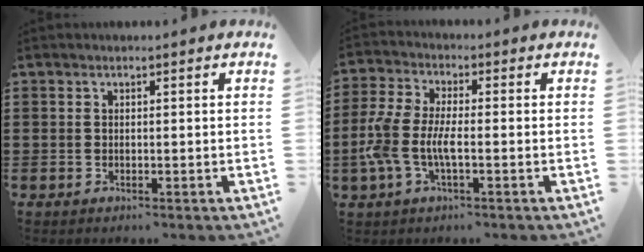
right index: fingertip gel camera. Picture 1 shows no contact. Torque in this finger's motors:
{"motor_torque": [1.54, -0.60, 0.76, 0.21]}